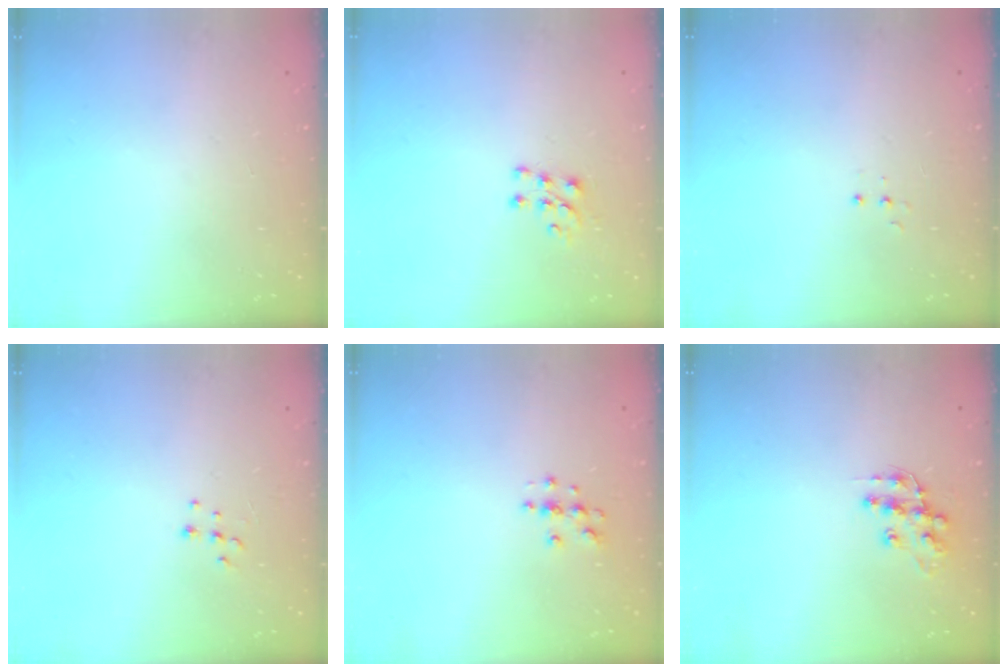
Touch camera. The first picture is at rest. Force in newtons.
{"total": 6.5, "press": 6.4, "slide": 0.7}
{"total": 3.1, "press": 3.0, "slide": 0.8}
{"total": 6.7, "press": 6.7, "slide": 0.6}
{"total": 3.9, "press": 3.9, "slide": 0.4}
{"total": 11.6, "press": 11.5, "slide": 0.9}